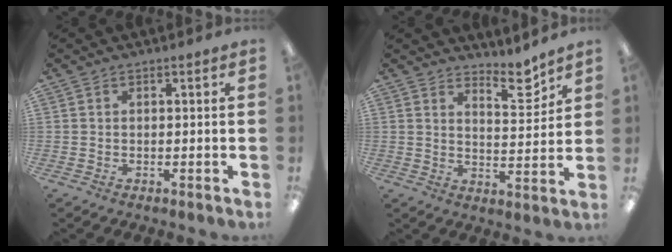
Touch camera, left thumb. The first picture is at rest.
{"total": 7.6, "force": [6.2, 1.9, 4.0], "torque": [-0.038, -0.048, 0.099]}